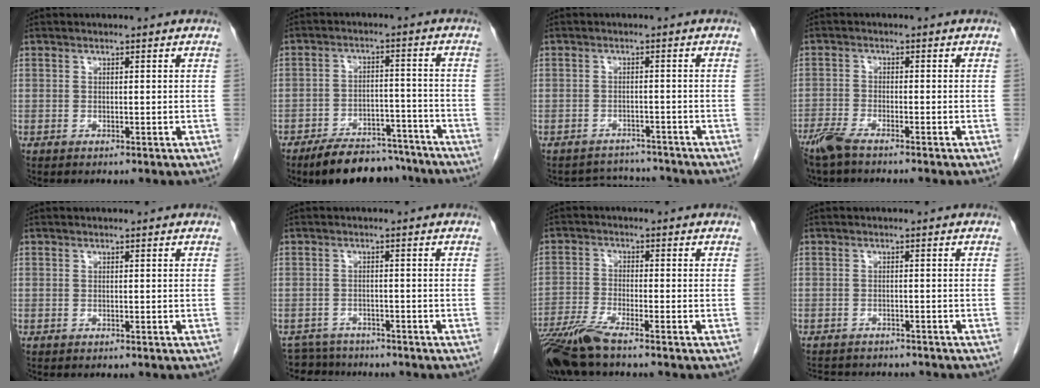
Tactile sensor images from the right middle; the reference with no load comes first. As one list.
[{"total": 11.5, "force": [-9.8, 4.5, 3.9], "torque": [-0.043, 0.017, -0.147]}, {"total": 4.7, "force": [-4.4, 1.3, -0.9], "torque": [0.011, 0.013, -0.063]}, {"total": 4.8, "force": [-4.0, 0.3, 2.7], "torque": [-0.055, -0.012, -0.076]}, {"total": 0.0}, {"total": 5.2, "force": [-4.9, 1.6, -0.4], "torque": [0.009, -0.001, -0.080]}, {"total": 7.5, "force": [-6.0, -0.1, 4.5], "torque": [-0.090, -0.023, -0.115]}, {"total": 8.7, "force": [-7.9, 2.6, 2.4], "torque": [-0.047, 0.000, -0.101]}]